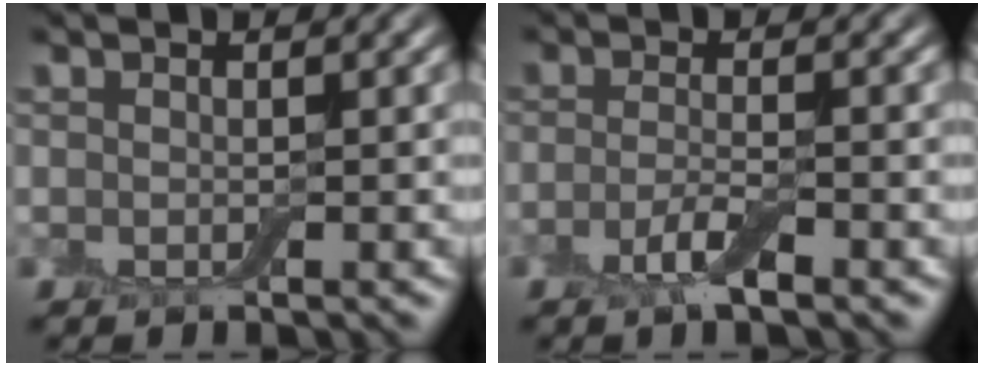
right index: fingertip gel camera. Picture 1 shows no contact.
{"total": 2.5, "force": [-1.3, 0.5, 2.1], "torque": [-0.043, 0.001, -0.032]}